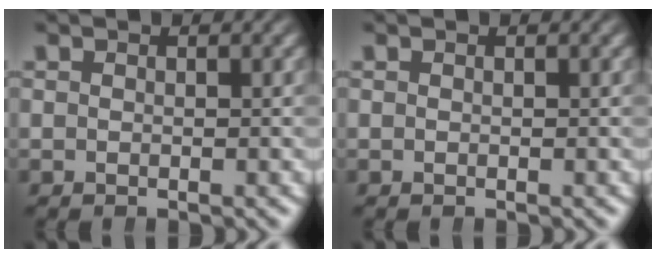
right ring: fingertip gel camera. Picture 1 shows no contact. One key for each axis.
{"total": 0.0}